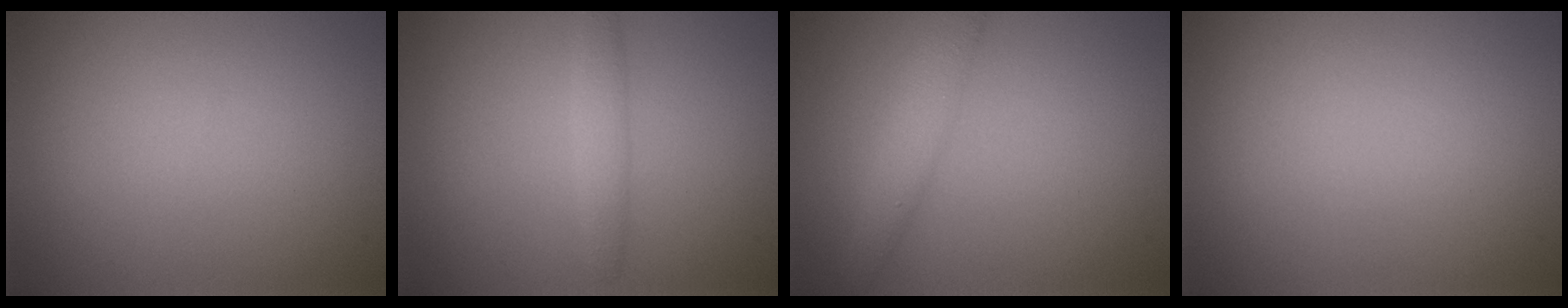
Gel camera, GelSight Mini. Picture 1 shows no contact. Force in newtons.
{"total": 1.8, "press": 1.8, "slide": 0.1}
{"total": 2.8, "press": 2.8, "slide": 0.1}
{"total": 0.0}